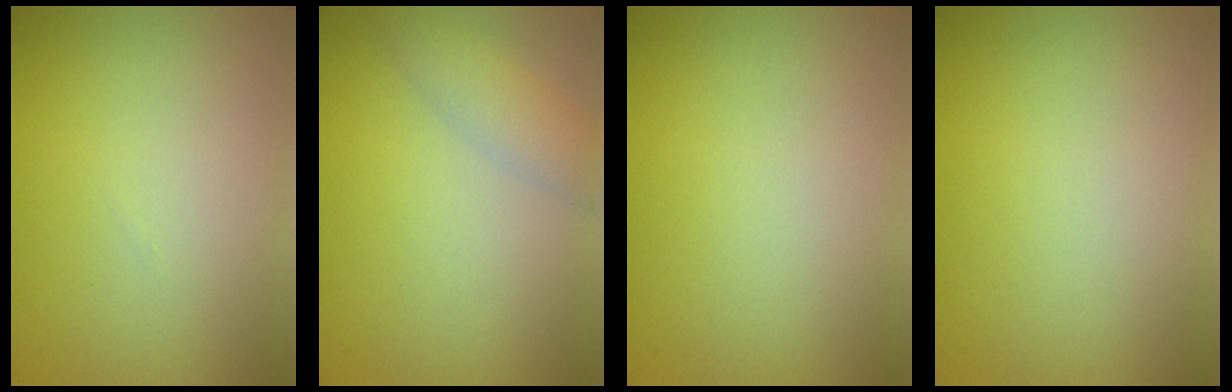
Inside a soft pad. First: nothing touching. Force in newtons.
{"total": 2.5, "press": 2.5, "slide": 0.1}
{"total": 0.0}
{"total": 0.0}